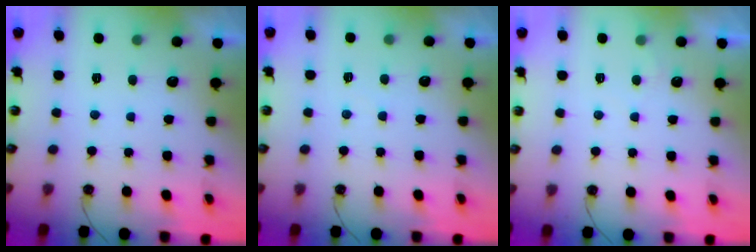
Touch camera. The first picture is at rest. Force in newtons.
{"total": 3.9, "press": 3.9, "slide": 0.5}
{"total": 2.2, "press": 2.2, "slide": 0.3}